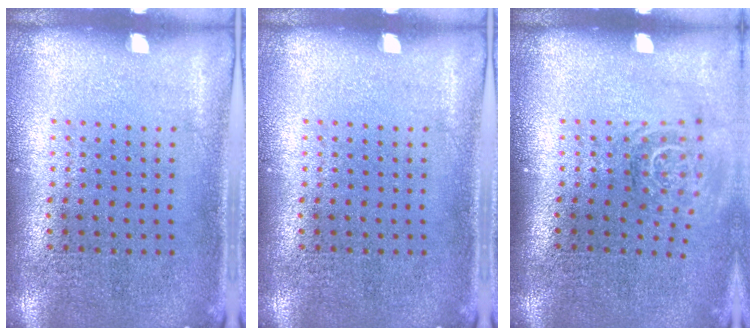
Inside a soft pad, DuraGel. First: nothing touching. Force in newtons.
{"total": 0.0}
{"total": 1.7, "press": 1.1, "slide": 1.3}